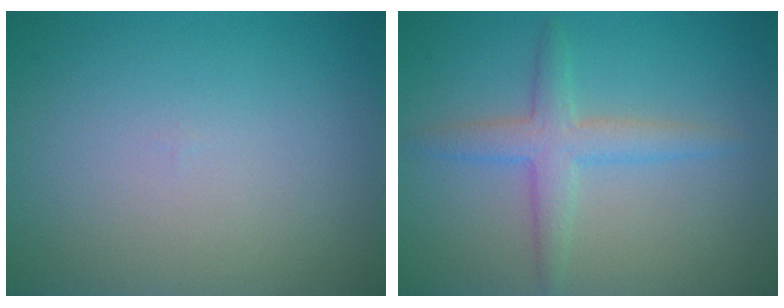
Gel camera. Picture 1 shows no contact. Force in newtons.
{"total": 3.0, "press": 3.0, "slide": 0.1}